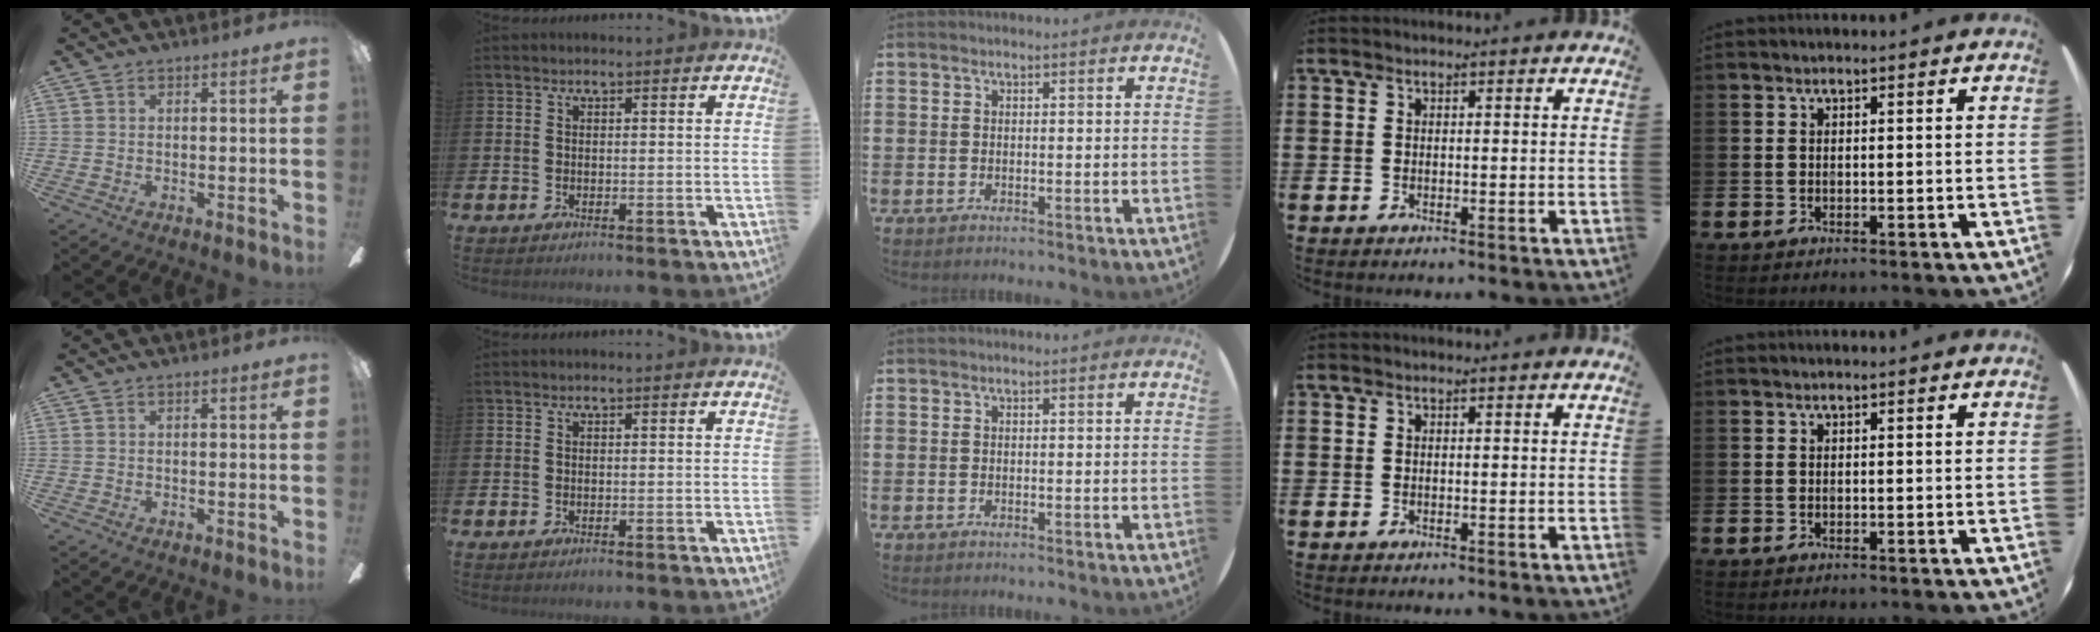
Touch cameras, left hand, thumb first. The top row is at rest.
{}